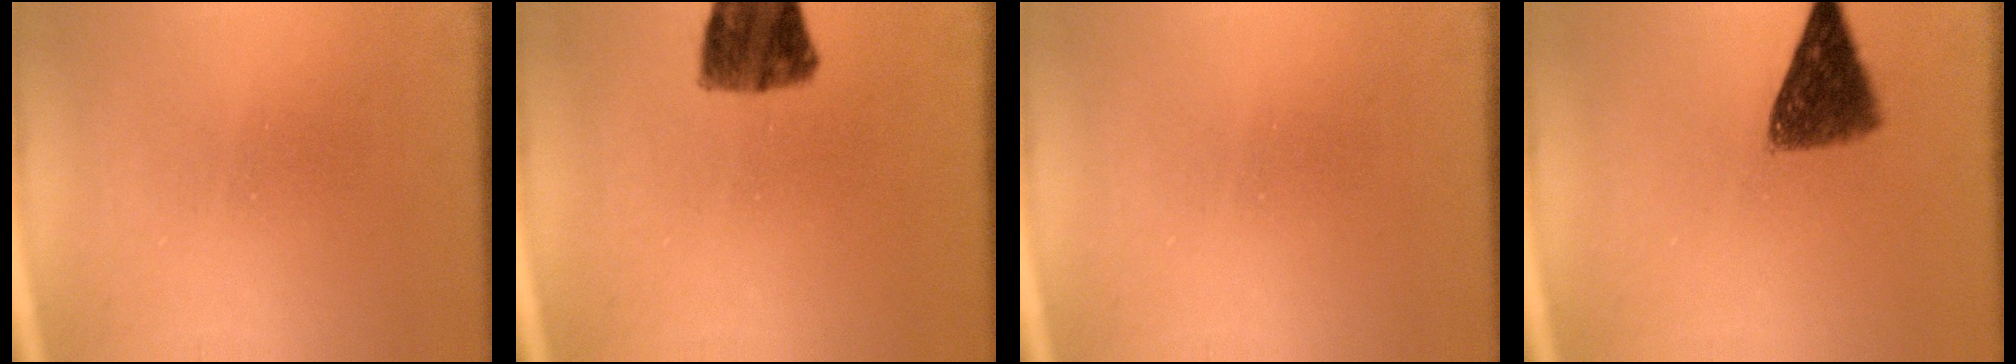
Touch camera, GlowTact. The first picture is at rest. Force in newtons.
{"total": 8.4}
{"total": 0.0}
{"total": 7.0}